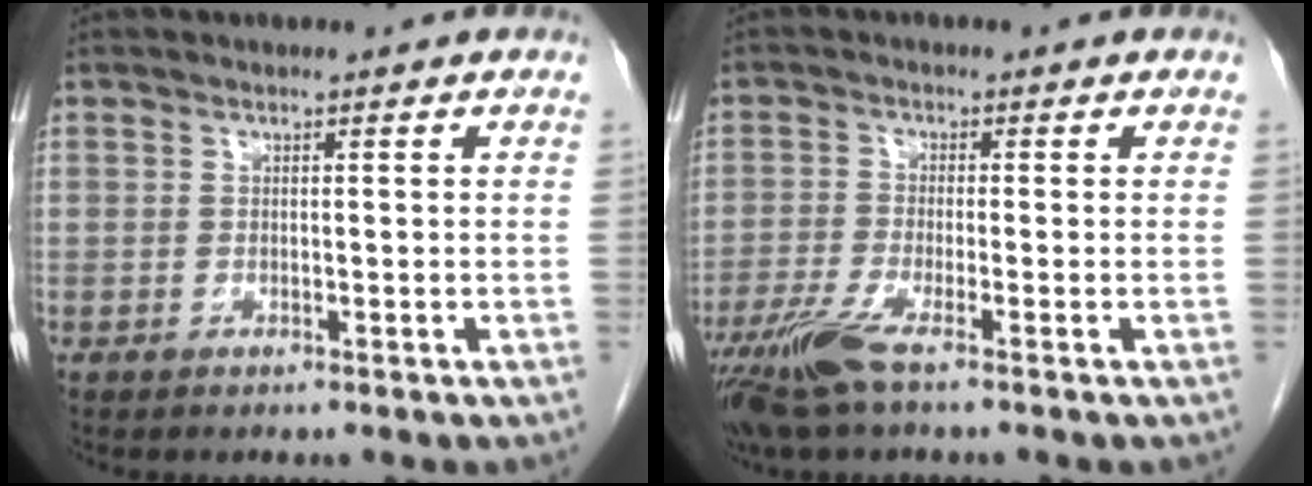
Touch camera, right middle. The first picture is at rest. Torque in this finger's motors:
{"motor_torque": [1.09, -0.87, 0.11, 0.10]}